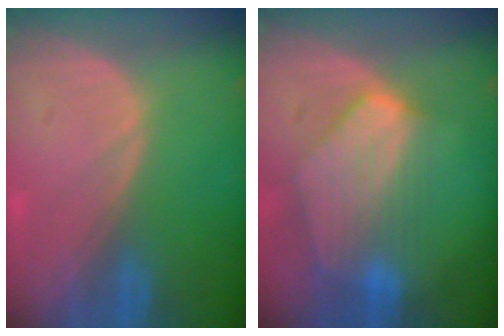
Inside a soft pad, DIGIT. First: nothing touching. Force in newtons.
{"total": 8.2, "press": 7.6, "slide": 3.0}